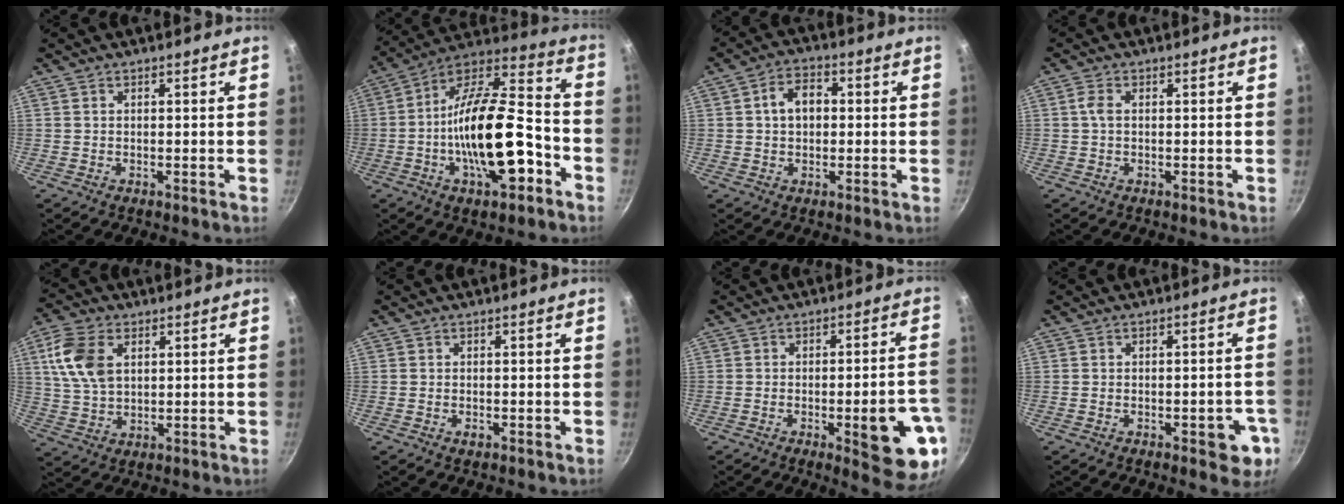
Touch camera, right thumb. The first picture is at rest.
{"total": 22.7, "force": [-6.5, 9.5, 19.5], "torque": [-0.313, 0.045, -0.116]}
{"total": 6.4, "force": [0.6, 4.5, 4.5], "torque": [-0.053, 0.016, 0.004]}
{"total": 2.0, "force": [0.2, 1.1, 1.6], "torque": [-0.039, 0.006, 0.001]}
{"total": 10.6, "force": [3.3, 6.7, 7.5], "torque": [-0.139, -0.003, 0.063]}
{"total": 1.1, "force": [-0.6, 0.7, 0.7], "torque": [-0.013, 0.002, -0.010]}
{"total": 14.9, "force": [-4.9, 4.0, 13.5], "torque": [-0.140, 0.021, -0.059]}
{"total": 6.7, "force": [-2.6, 3.0, 5.4], "torque": [-0.040, 0.016, -0.029]}